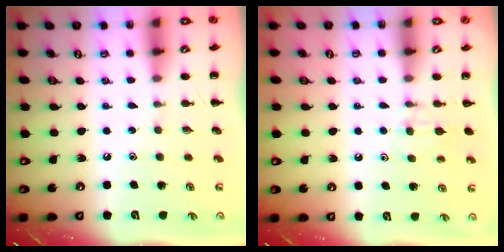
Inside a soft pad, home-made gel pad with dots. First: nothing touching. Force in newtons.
{"total": 5.7, "press": 5.4, "slide": 2.0}